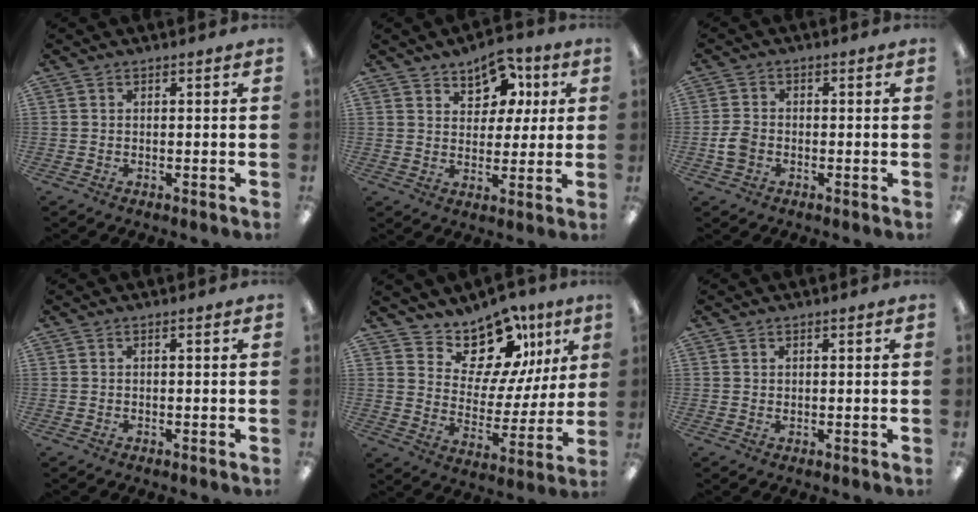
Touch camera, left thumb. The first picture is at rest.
{"total": 9.1, "force": [5.7, 6.2, 3.4], "torque": [-0.037, -0.029, 0.102]}
{"total": 4.1, "force": [-1.1, 3.1, 2.5], "torque": [-0.047, 0.008, -0.021]}
{"total": 0.0}
{"total": 14.7, "force": [11.5, 7.8, 5.0], "torque": [-0.081, -0.089, 0.206]}
{"total": 0.7, "force": [0.6, 0.4, 0.0], "torque": [-0.001, -0.001, 0.011]}